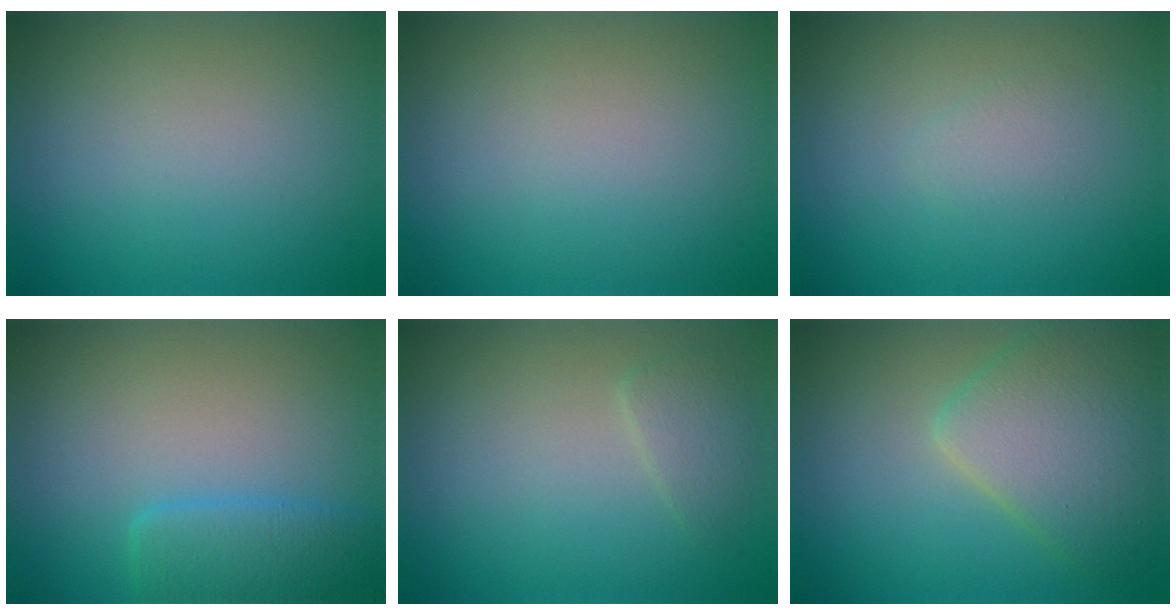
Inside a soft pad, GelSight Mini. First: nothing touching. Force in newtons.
{"total": 0.0}
{"total": 1.1, "press": 1.1, "slide": 0.1}
{"total": 3.3, "press": 3.3, "slide": 0.2}
{"total": 1.5, "press": 1.5, "slide": 0.1}
{"total": 6.3, "press": 6.3, "slide": 0.3}